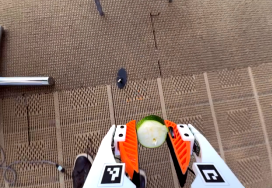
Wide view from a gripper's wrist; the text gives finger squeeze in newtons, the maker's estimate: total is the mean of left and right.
{"total": 9.0, "left": 8.7, "right": 9.4}